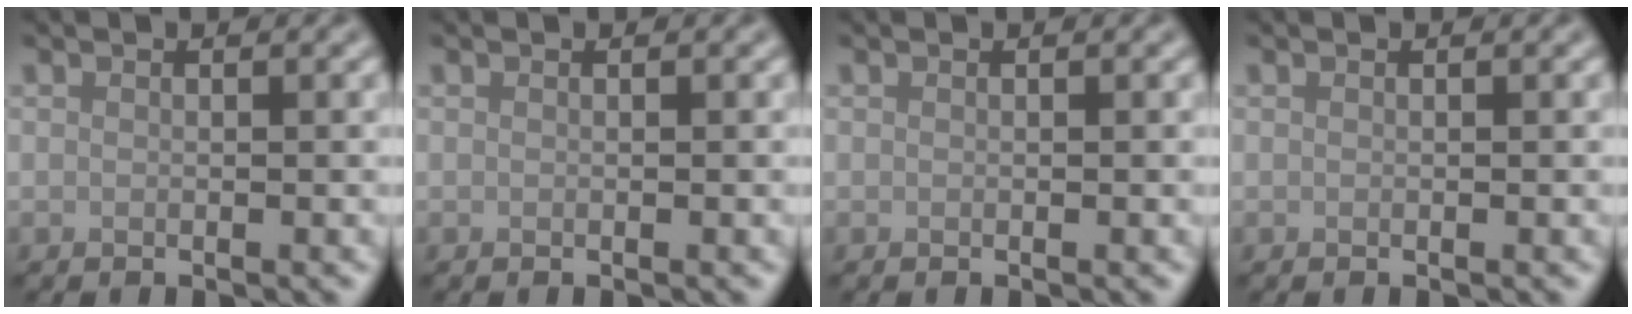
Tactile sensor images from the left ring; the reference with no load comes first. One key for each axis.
{"total": 0.0}
{"total": 0.0}
{"total": 0.0}